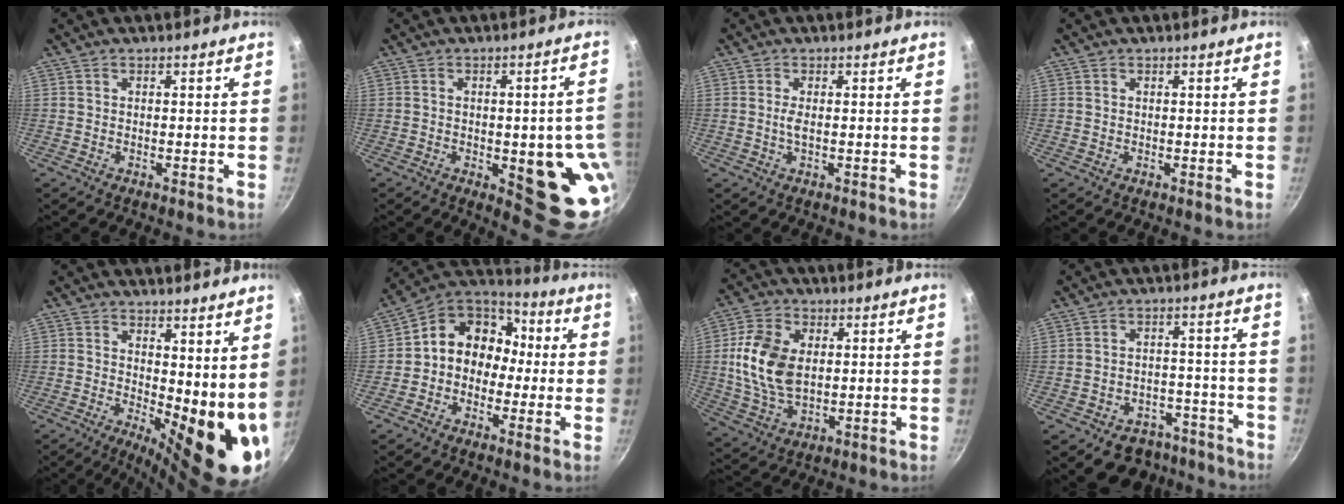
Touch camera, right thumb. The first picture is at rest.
{"total": 15.4, "force": [-2.4, 5.7, 14.1], "torque": [-0.120, -0.001, -0.025]}
{"total": 1.5, "force": [0.0, 0.4, 1.4], "torque": [-0.033, -0.001, -0.001]}
{"total": 0.0}
{"total": 13.6, "force": [2.6, 5.2, 12.2], "torque": [-0.137, -0.035, 0.046]}
{"total": 12.4, "force": [-0.6, 10.6, 6.5], "torque": [-0.059, 0.050, -0.032]}
{"total": 13.0, "force": [1.5, 8.5, 9.8], "torque": [-0.175, -0.006, 0.030]}
{"total": 12.2, "force": [-9.3, 7.3, 3.2], "torque": [0.007, 0.073, -0.108]}